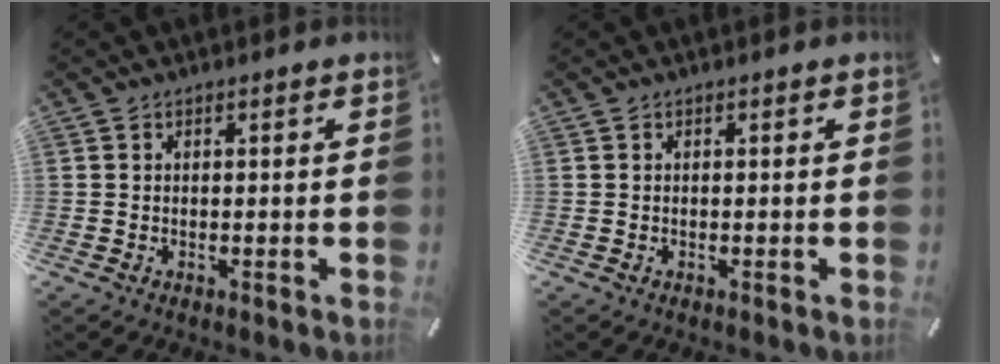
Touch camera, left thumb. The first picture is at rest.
{"total": 0.0}